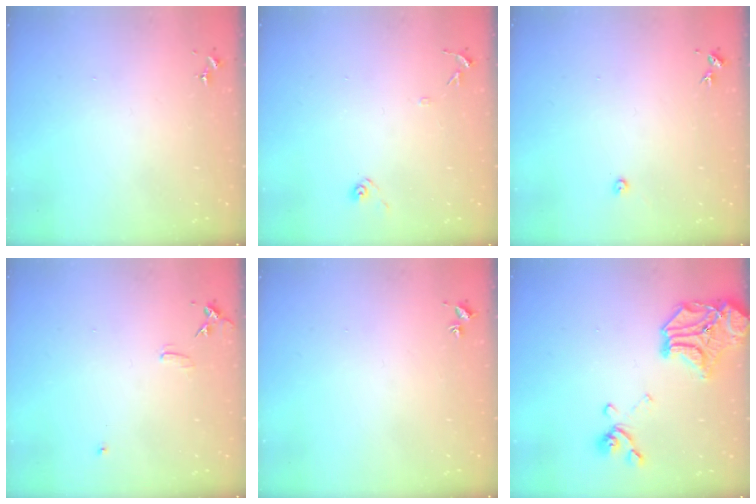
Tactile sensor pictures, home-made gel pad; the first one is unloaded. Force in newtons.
{"total": 7.3, "press": 7.3, "slide": 0.5}
{"total": 2.2, "press": 2.2, "slide": 0.3}
{"total": 7.6, "press": 7.6, "slide": 0.7}
{"total": 1.7, "press": 1.7, "slide": 0.2}
{"total": 19.2, "press": 19.0, "slide": 2.5}